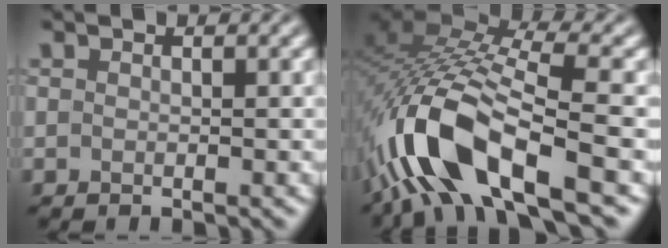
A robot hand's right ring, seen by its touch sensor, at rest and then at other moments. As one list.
[{"total": 12.2, "force": [-4.9, 4.6, 10.2], "torque": [-0.212, 0.006, -0.096]}]